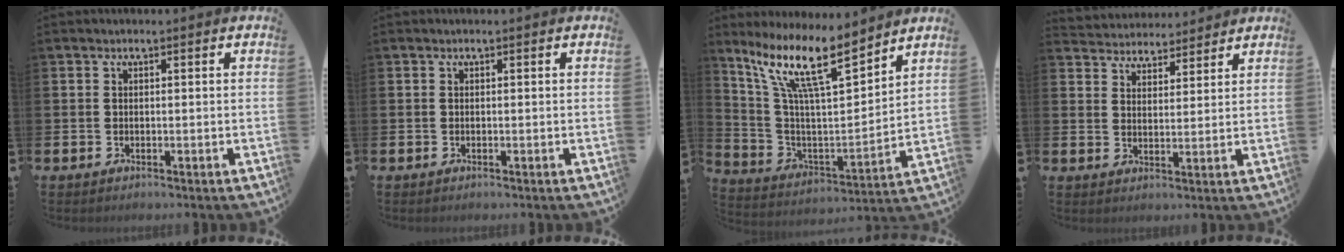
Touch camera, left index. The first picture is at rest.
{"total": 0.0}
{"total": 13.2, "force": [9.7, 3.0, 8.4], "torque": [-0.191, -0.050, 0.168]}
{"total": 4.4, "force": [4.2, 1.0, -0.7], "torque": [-0.012, -0.021, 0.077]}